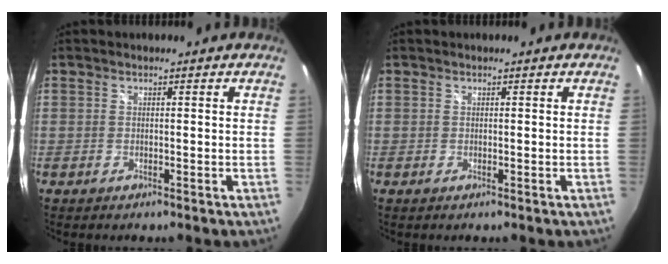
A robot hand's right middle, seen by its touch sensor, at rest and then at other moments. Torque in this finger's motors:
{"motor_torque": [0.00, 0.00, 0.00, 0.00]}